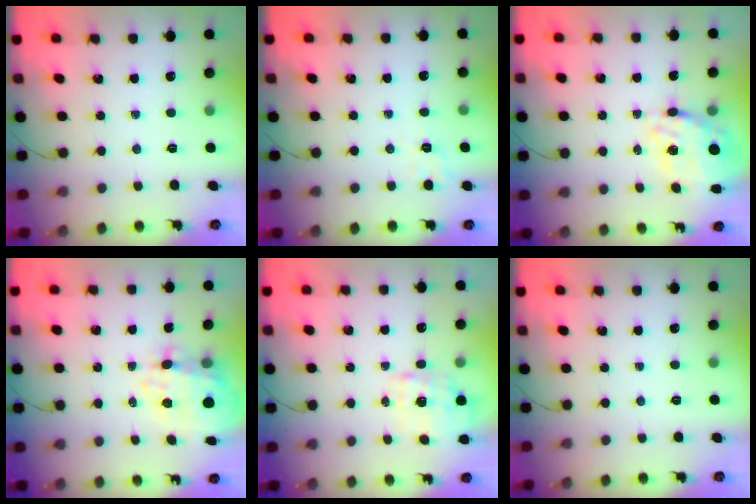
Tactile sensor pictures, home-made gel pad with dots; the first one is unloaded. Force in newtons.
{"total": 3.9, "press": 3.3, "slide": 2.1}
{"total": 12.9, "press": 12.1, "slide": 4.5}
{"total": 9.2, "press": 8.7, "slide": 3.0}
{"total": 1.9, "press": 1.8, "slide": 0.5}
{"total": 0.0}